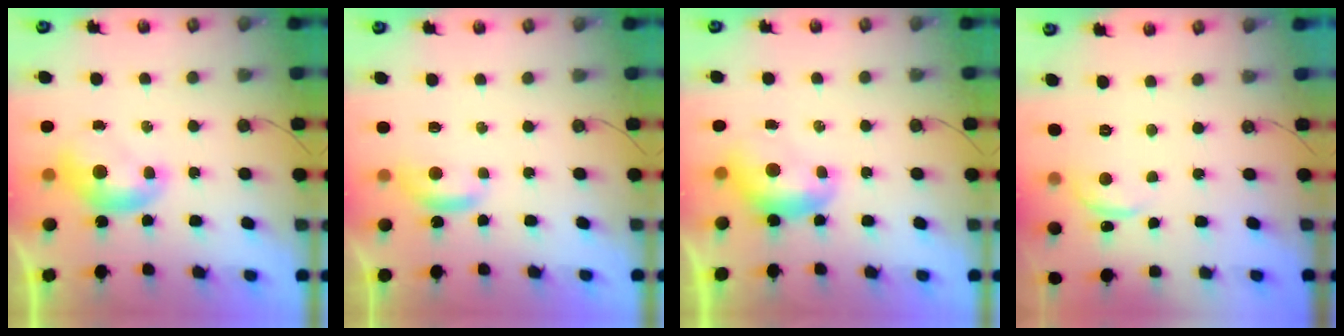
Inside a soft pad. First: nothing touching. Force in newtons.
{"total": 1.1, "press": 1.0, "slide": 0.5}
{"total": 1.3, "press": 1.2, "slide": 0.4}
{"total": 2.6, "press": 2.5, "slide": 0.7}